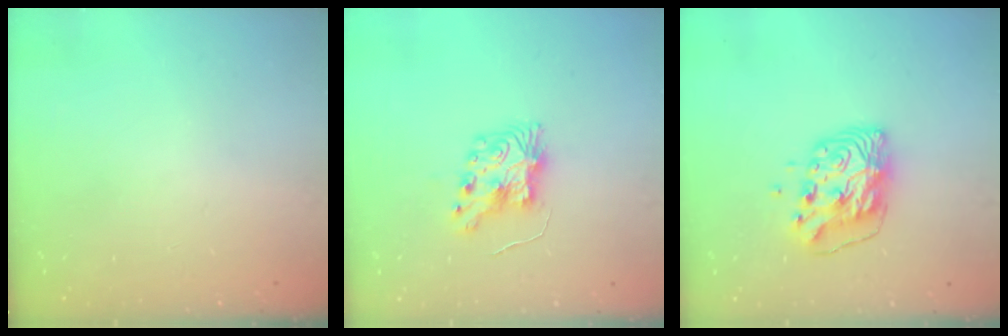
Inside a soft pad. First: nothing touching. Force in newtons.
{"total": 9.1, "press": 9.1, "slide": 0.3}
{"total": 10.5, "press": 10.4, "slide": 1.7}